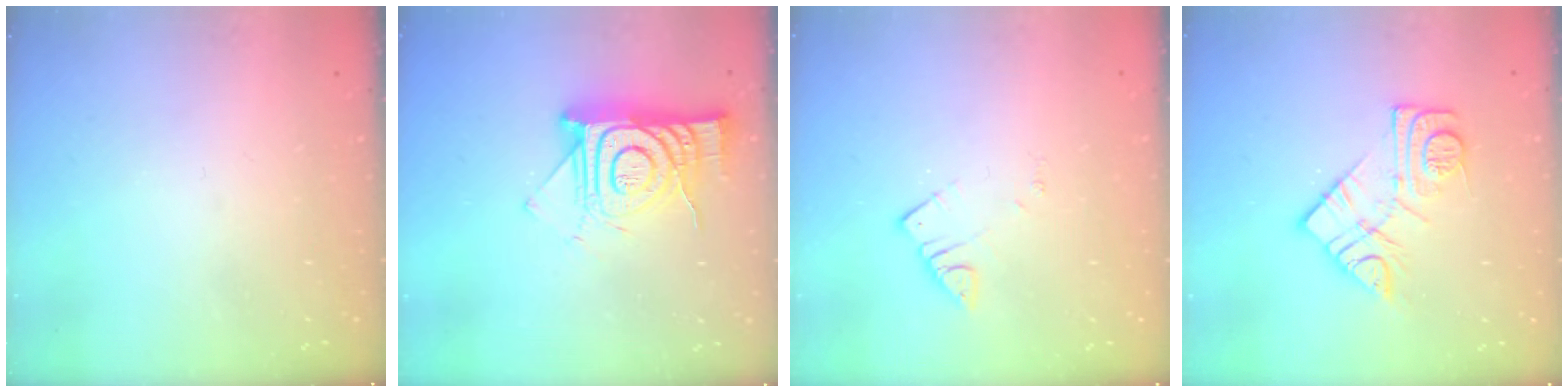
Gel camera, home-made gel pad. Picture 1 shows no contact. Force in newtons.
{"total": 14.7, "press": 14.6, "slide": 1.2}
{"total": 2.8, "press": 2.7, "slide": 0.3}
{"total": 11.6, "press": 11.6, "slide": 0.6}